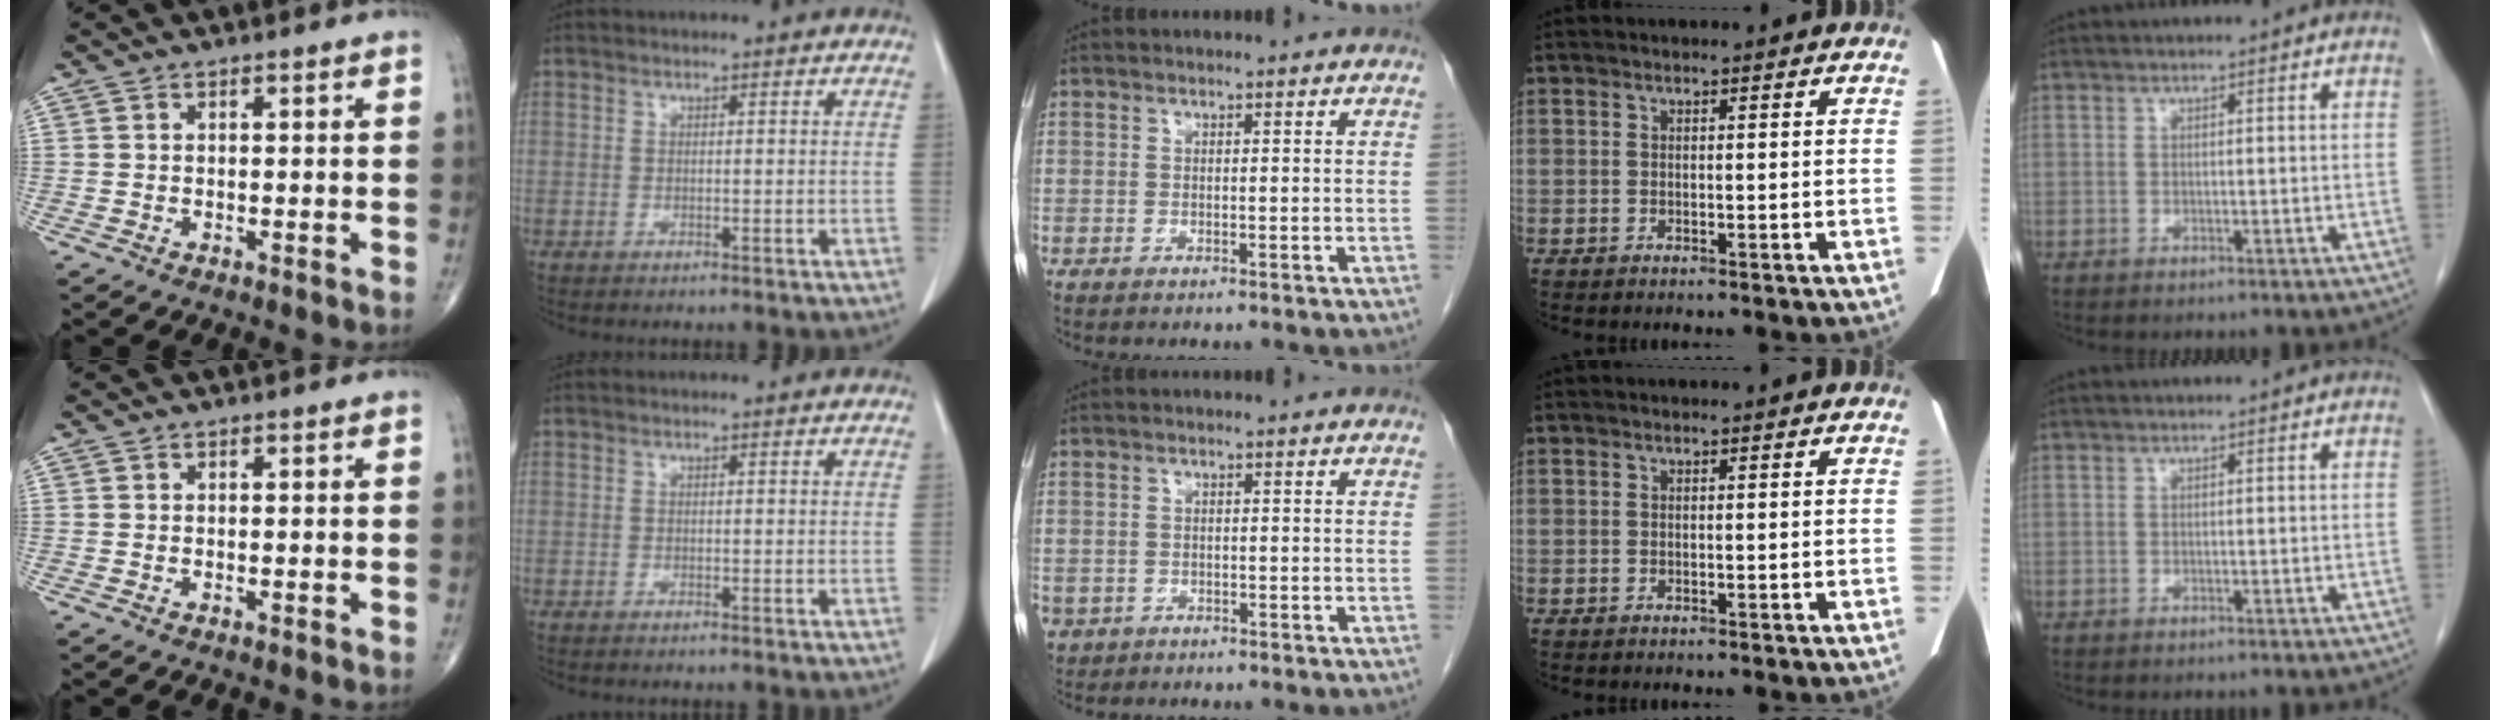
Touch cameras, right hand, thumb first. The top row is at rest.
{"middle": {"total": 2.5, "force": [-1.4, 2.1, 0.4], "torque": [-0.011, 0.001, -0.021]}}